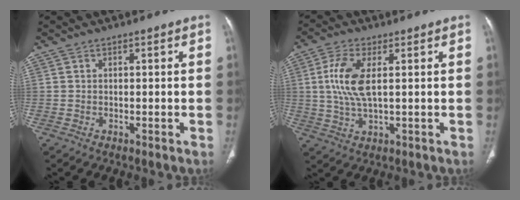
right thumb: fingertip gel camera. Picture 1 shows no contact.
{"total": 8.5, "force": [1.5, 3.5, 7.6], "torque": [-0.174, -0.003, 0.030]}